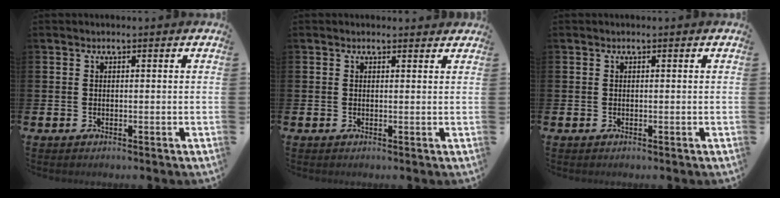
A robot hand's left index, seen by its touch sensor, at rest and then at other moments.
{"total": 0.6, "force": [0.6, 0.3, 0.1], "torque": [0.008, 0.000, 0.008]}
{"total": 0.0}